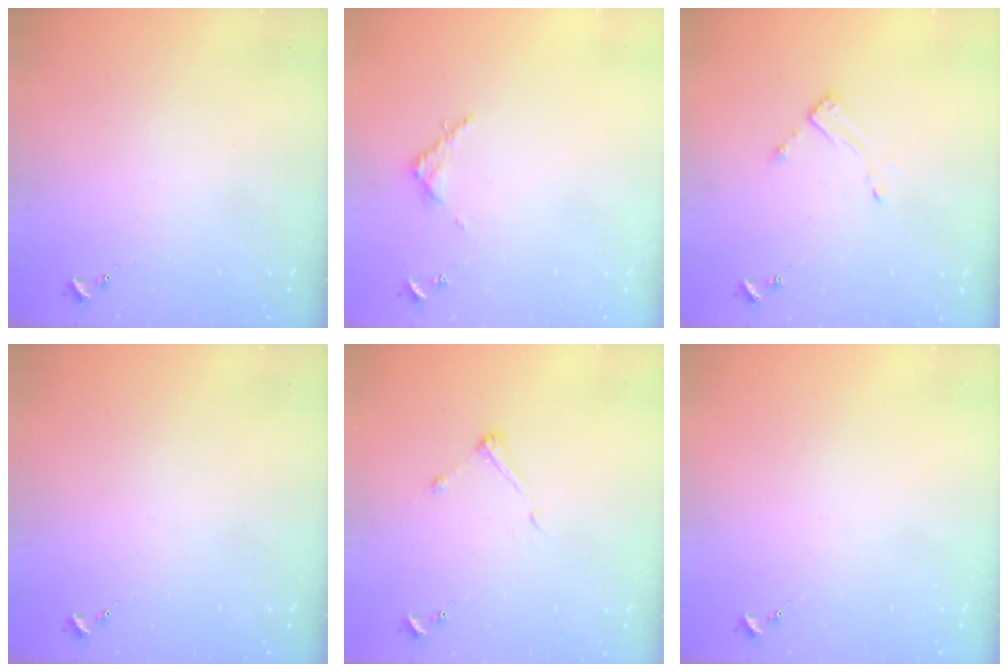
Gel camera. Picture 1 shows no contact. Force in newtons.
{"total": 3.1, "press": 3.1, "slide": 0.4}
{"total": 3.5, "press": 3.5, "slide": 0.3}
{"total": 0.0}
{"total": 5.6, "press": 5.5, "slide": 0.7}
{"total": 0.0}